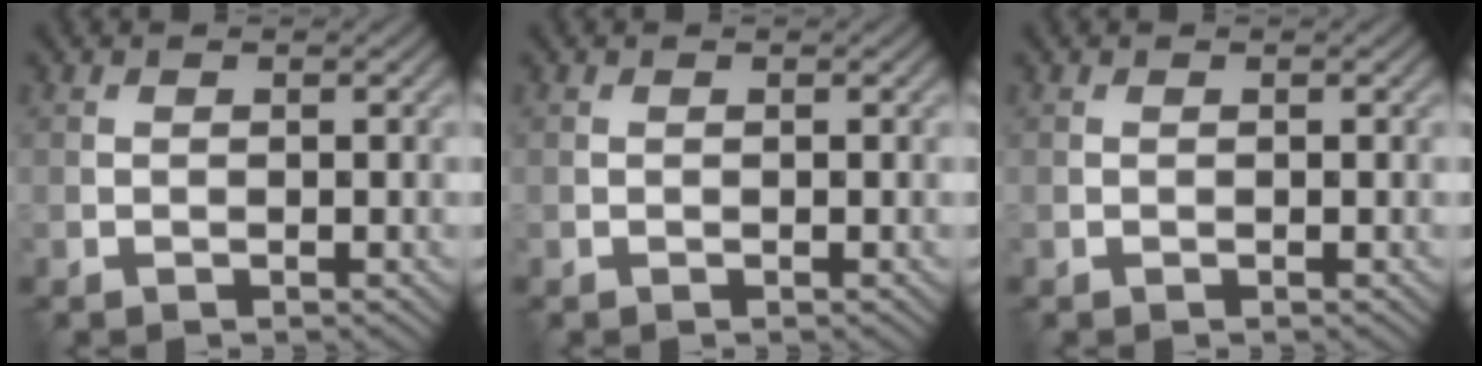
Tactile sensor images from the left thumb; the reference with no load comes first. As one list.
[{"total": 0.0}, {"total": 0.0}]